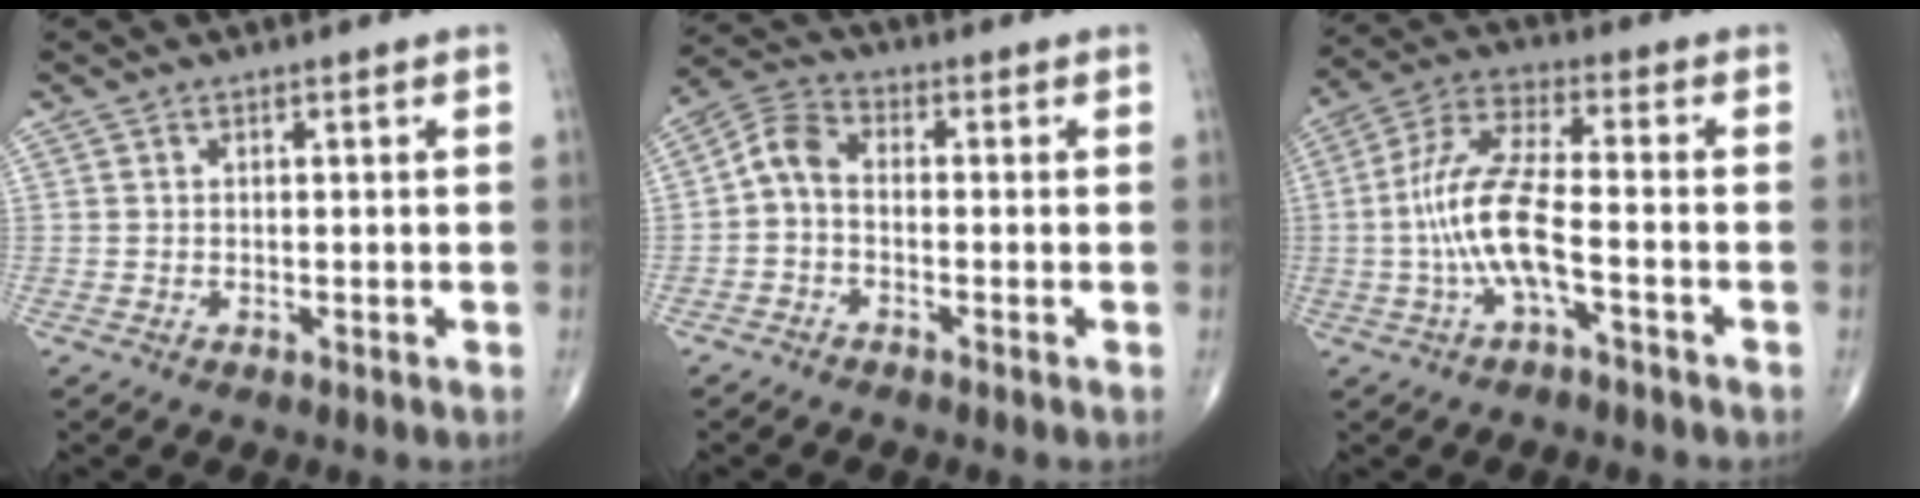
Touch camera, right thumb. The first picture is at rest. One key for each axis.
{"total": 5.5, "fx": -1.1, "fy": 3.4, "fz": 4.1, "tx": -0.077, "ty": 0.025, "tz": -0.037}
{"total": 11.3, "fx": -2.7, "fy": 3.0, "fz": 10.5, "tx": -0.238, "ty": 0.038, "tz": -0.053}